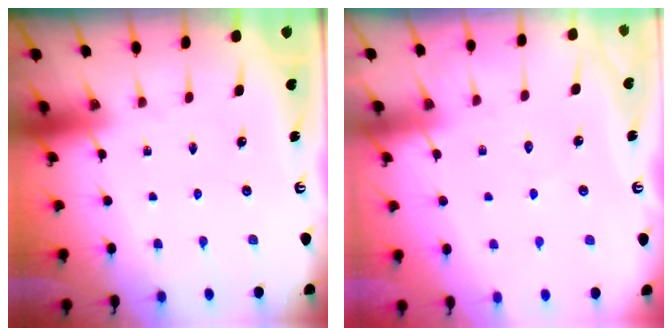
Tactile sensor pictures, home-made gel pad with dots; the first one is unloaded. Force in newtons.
{"total": 4.5, "press": 4.4, "slide": 0.6}